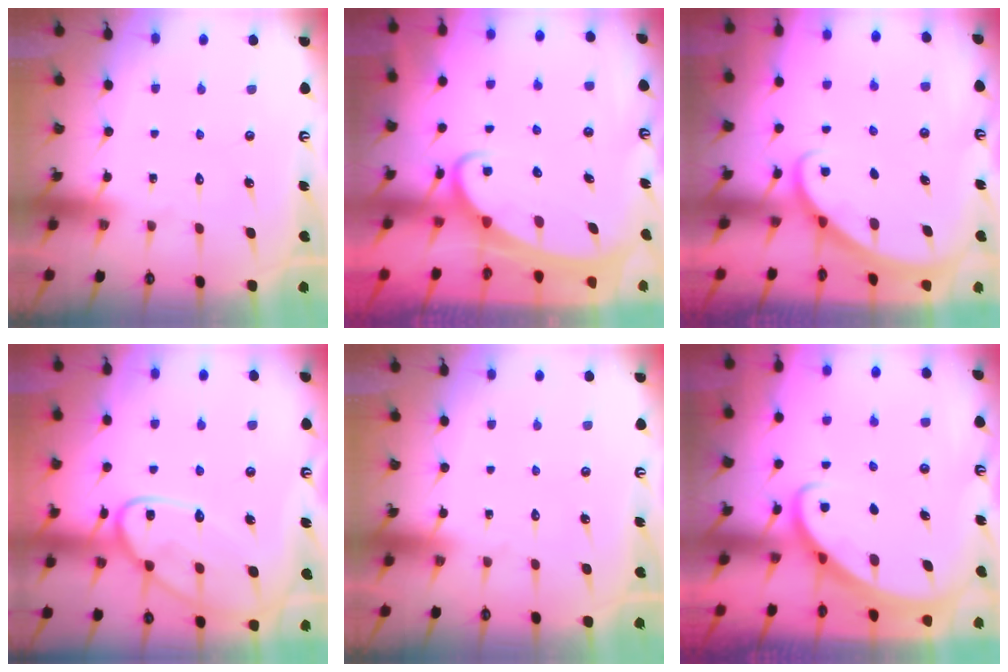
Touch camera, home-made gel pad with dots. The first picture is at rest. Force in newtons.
{"total": 4.2, "press": 4.2, "slide": 0.5}
{"total": 2.1, "press": 2.1, "slide": 0.1}
{"total": 14.5, "press": 14.5, "slide": 1.3}
{"total": 0.0}
{"total": 2.7, "press": 2.7, "slide": 0.3}